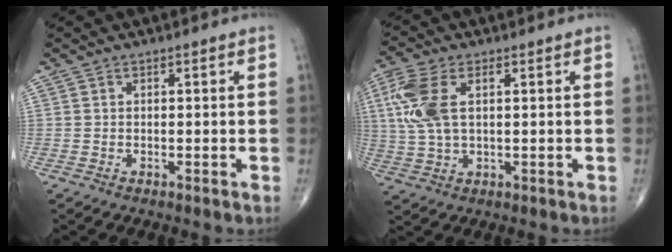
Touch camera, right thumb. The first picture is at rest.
{"total": 10.0, "force": [2.3, 5.1, 8.3], "torque": [-0.209, 0.009, 0.046]}